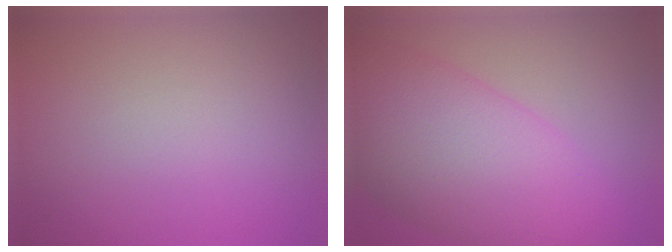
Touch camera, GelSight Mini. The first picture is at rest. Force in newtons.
{"total": 10.3, "press": 10.3, "slide": 0.2}